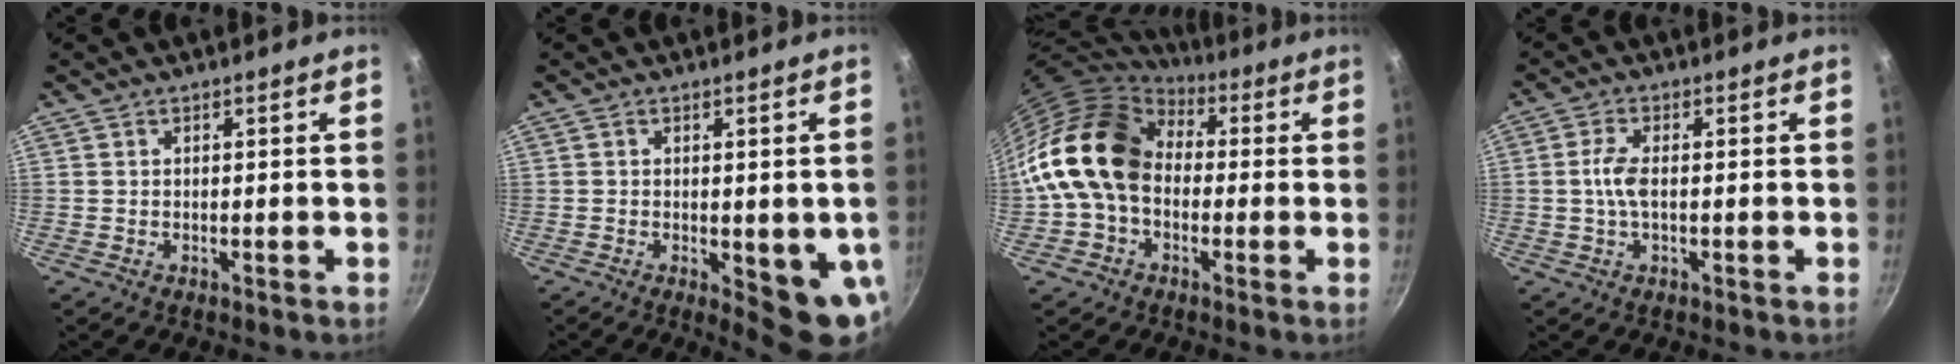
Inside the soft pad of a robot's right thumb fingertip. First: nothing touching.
{"total": 9.9, "force": [-1.9, 3.5, 9.1], "torque": [-0.085, -0.007, -0.016]}
{"total": 17.7, "force": [0.7, 13.2, 11.8], "torque": [-0.201, 0.038, -0.003]}
{"total": 4.9, "force": [-0.4, 1.9, 4.5], "torque": [-0.102, 0.010, -0.013]}